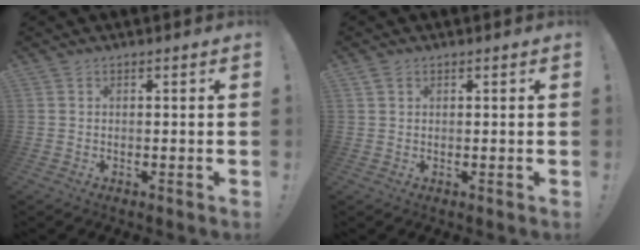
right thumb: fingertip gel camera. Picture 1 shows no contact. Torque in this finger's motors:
{"motor_torque": [-0.02, -0.05, 0.13, 0.01, 0.00]}